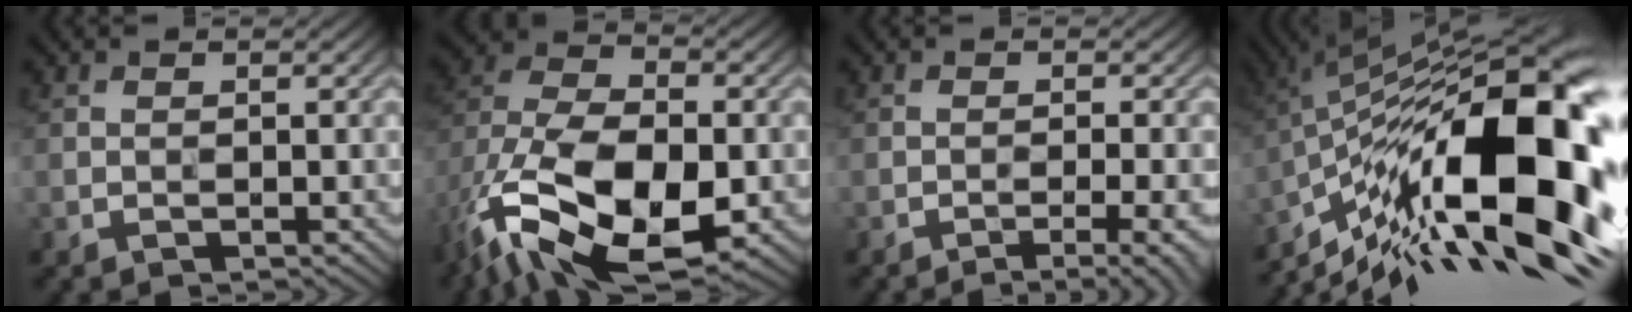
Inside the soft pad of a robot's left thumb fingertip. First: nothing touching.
{"total": 17.1, "force": [-7.2, 9.5, 12.3], "torque": [-0.259, -0.019, -0.125]}
{"total": 4.3, "force": [-2.6, 0.6, 3.3], "torque": [-0.053, 0.012, -0.038]}
{"total": 21.4, "force": [-7.0, 7.8, 18.6], "torque": [-0.312, 0.006, -0.121]}